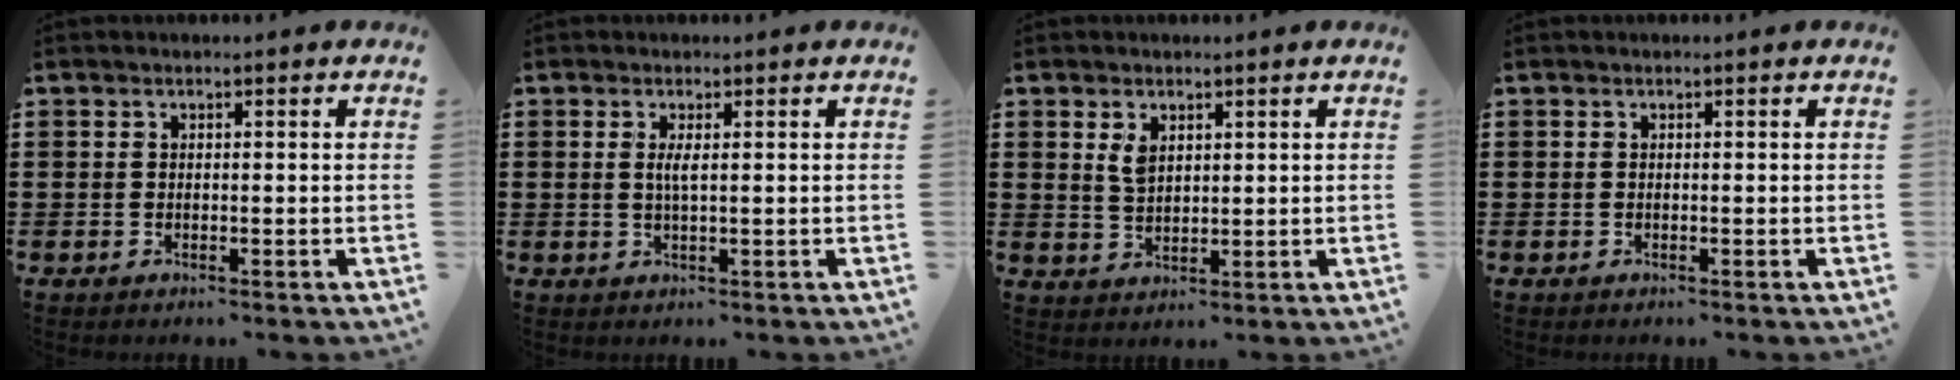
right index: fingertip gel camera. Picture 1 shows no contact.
{"total": 1.9, "force": [0.4, 0.1, 1.9], "torque": [-0.038, -0.003, 0.006]}
{"total": 2.9, "force": [1.5, 1.5, 1.9], "torque": [-0.043, 0.002, 0.028]}
{"total": 0.0}